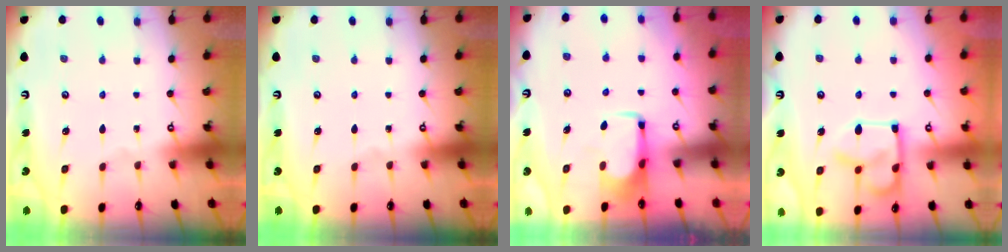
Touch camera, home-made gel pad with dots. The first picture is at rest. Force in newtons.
{"total": 0.0}
{"total": 1.5, "press": 1.5, "slide": 0.2}
{"total": 11.0, "press": 10.9, "slide": 1.4}